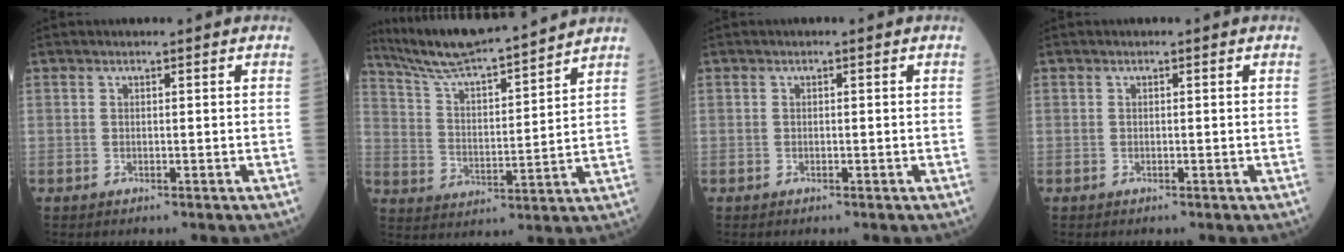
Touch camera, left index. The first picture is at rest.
{"total": 15.5, "force": [14.3, 0.3, 6.0], "torque": [-0.115, 0.010, 0.244]}
{"total": 0.0}
{"total": 0.0}